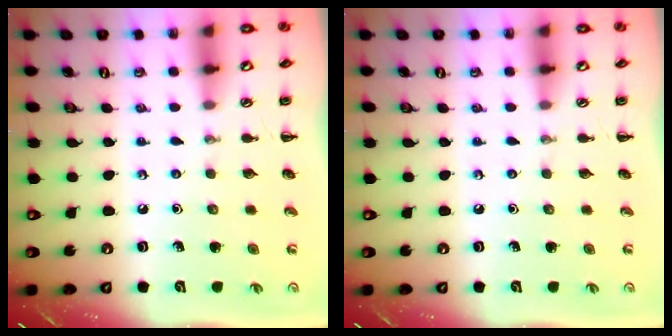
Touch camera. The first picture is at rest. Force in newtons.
{"total": 0.0}